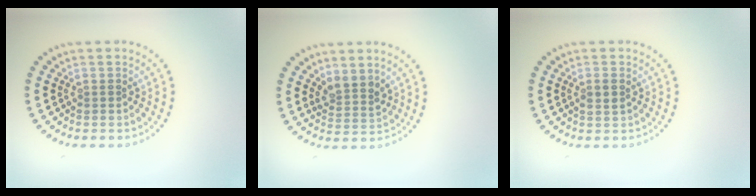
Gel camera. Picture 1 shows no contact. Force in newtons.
{"total": 2.4, "press": 1.9, "slide": 1.5}
{"total": 1.3, "press": 1.3, "slide": 0.3}